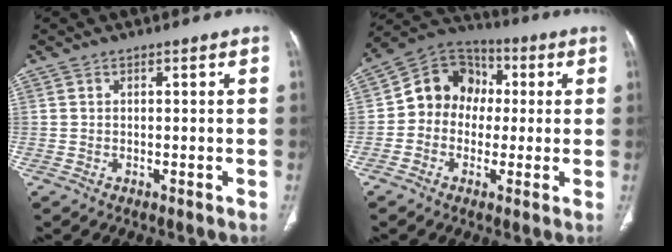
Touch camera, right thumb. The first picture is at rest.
{"total": 11.6, "force": [0.3, 10.1, 5.6], "torque": [-0.051, 0.033, -0.012]}